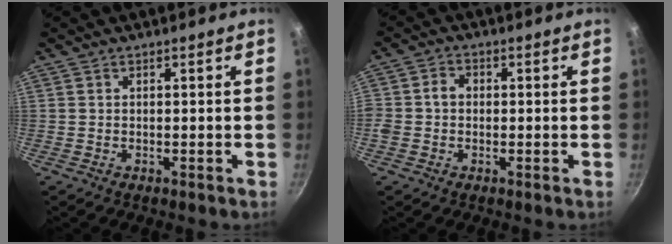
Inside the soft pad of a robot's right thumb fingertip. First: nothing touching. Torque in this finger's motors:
{"motor_torque": [0.91, 0.86, 0.42, 0.24, 0.02]}